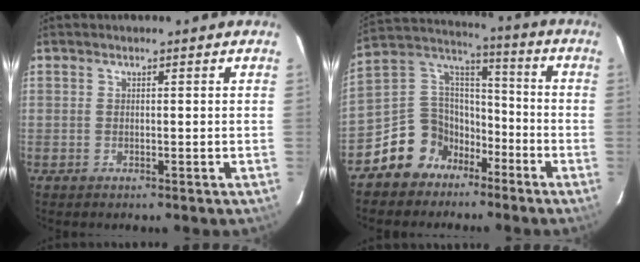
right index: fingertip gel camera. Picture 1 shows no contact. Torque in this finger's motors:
{"motor_torque": [1.12, -1.02, 0.10, 0.00]}